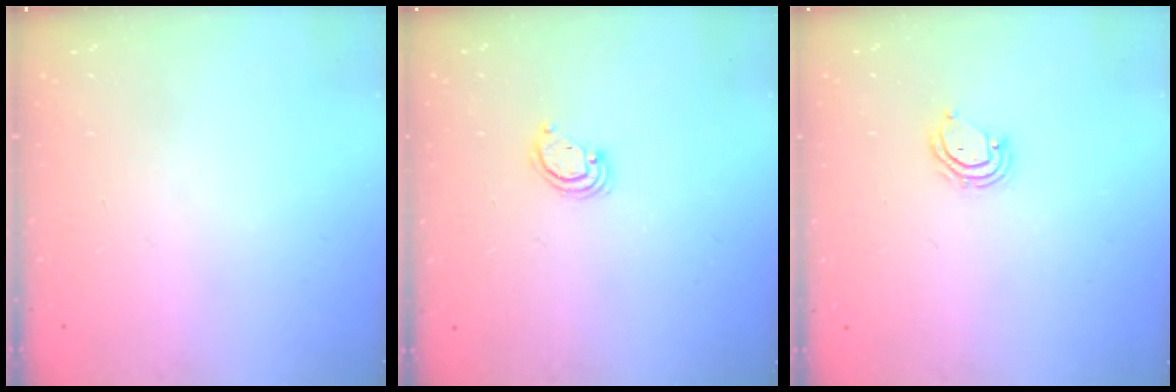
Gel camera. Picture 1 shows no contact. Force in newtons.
{"total": 2.6, "press": 2.6, "slide": 0.3}
{"total": 4.6, "press": 4.6, "slide": 0.3}